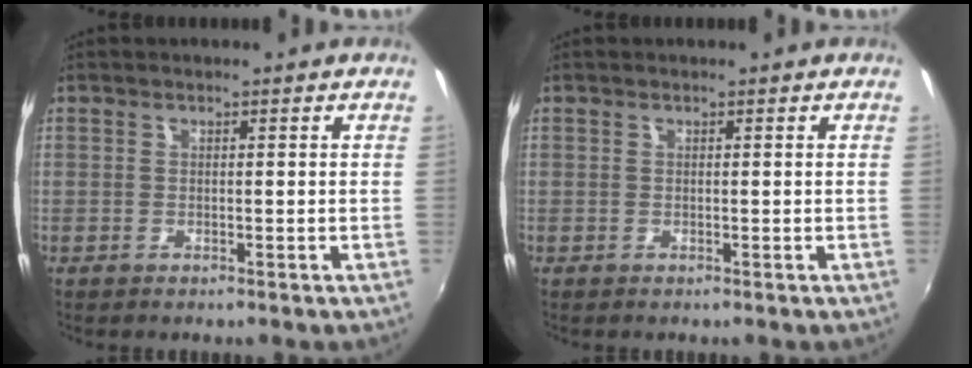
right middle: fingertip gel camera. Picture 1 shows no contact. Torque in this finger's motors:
{"motor_torque": [0.00, 0.00, 0.00, 0.00]}